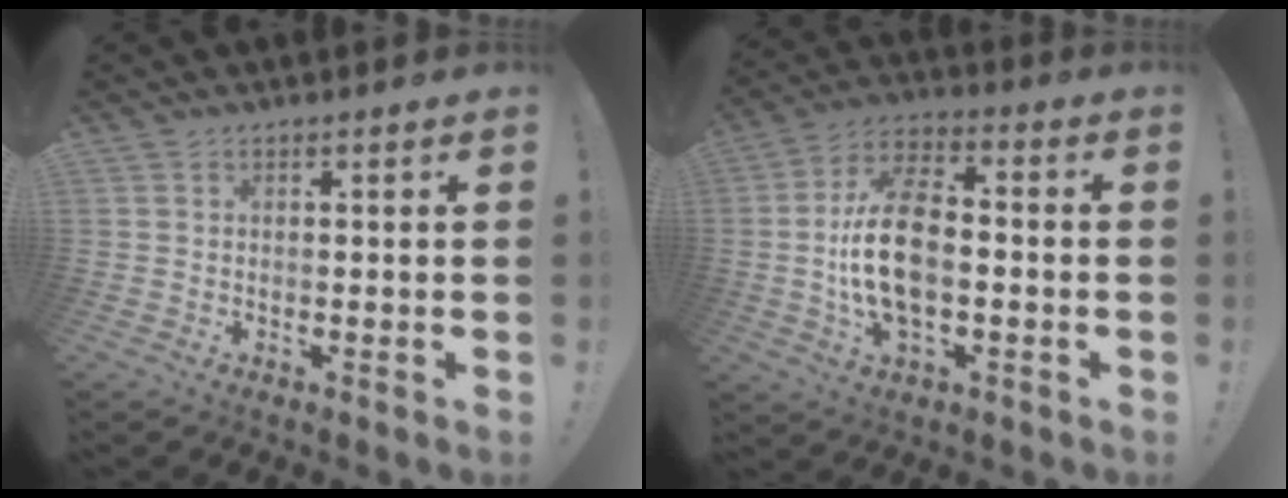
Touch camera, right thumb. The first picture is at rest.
{"total": 16.1, "force": [-1.5, 9.2, 13.1], "torque": [-0.245, 0.006, -0.029]}